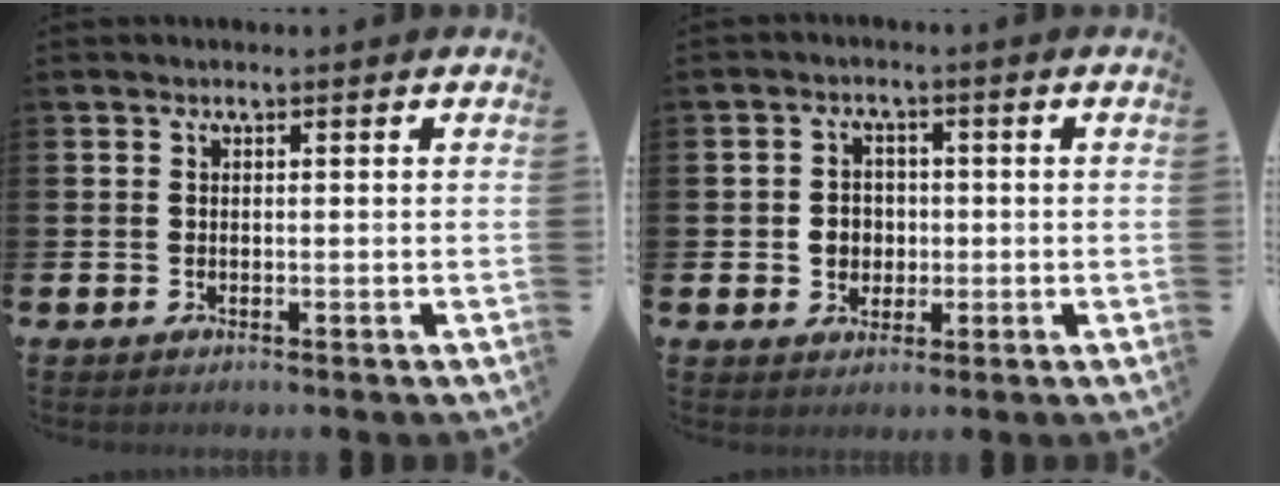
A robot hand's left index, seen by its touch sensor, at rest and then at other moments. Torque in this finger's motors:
{"motor_torque": [0.24, 0.00, 0.09, 0.06]}